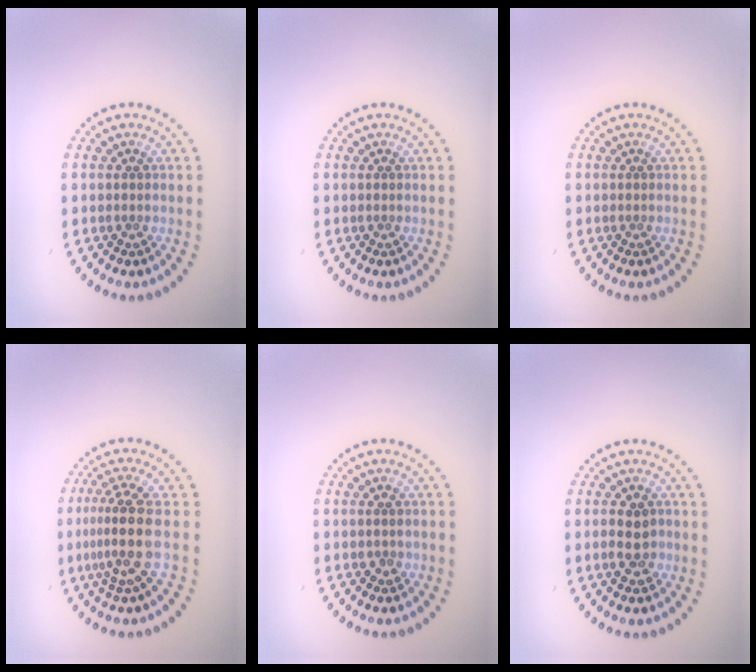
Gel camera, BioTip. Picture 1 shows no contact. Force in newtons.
{"total": 0.0}
{"total": 0.0}
{"total": 3.9, "press": 2.9, "slide": 2.6}
{"total": 0.8, "press": 0.8, "slide": 0.1}
{"total": 2.4, "press": 2.4, "slide": 0.4}